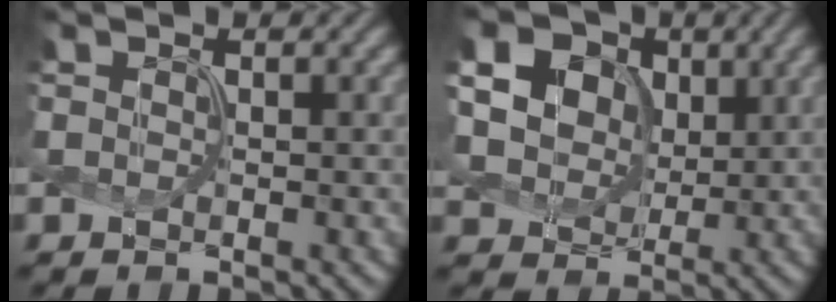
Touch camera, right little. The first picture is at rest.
{"total": 14.3, "force": [5.8, 11.3, 6.6], "torque": [-0.183, 0.027, 0.115]}